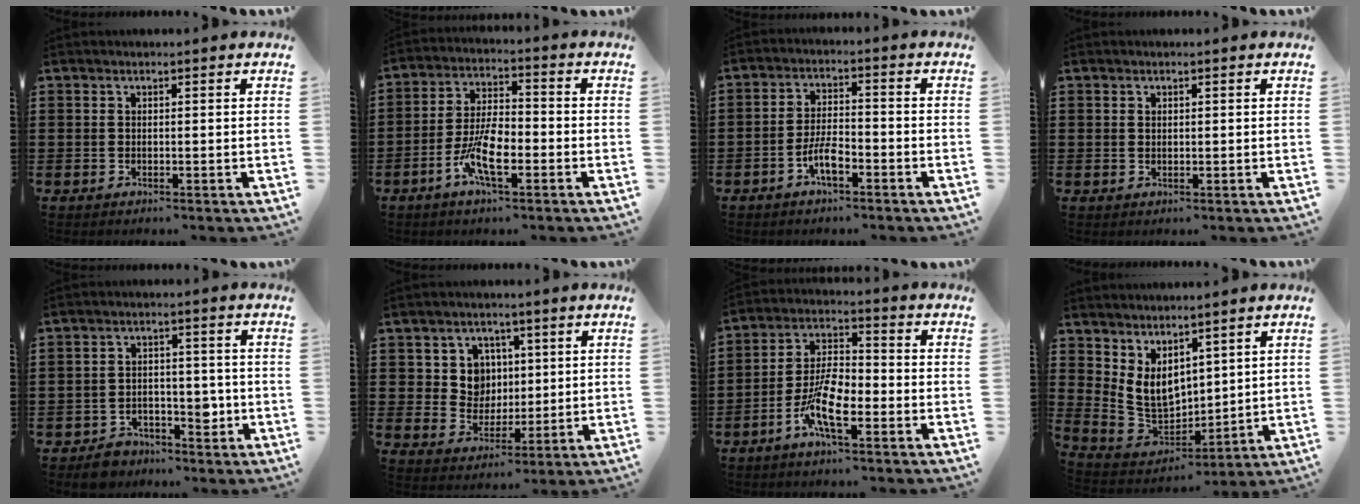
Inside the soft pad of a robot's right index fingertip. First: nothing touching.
{"total": 8.1, "force": [-3.4, 3.0, 6.7], "torque": [-0.148, -0.006, -0.068]}
{"total": 4.8, "force": [-2.6, 1.6, 3.6], "torque": [-0.090, 0.001, -0.055]}
{"total": 0.6, "force": [0.3, 0.5, 0.2], "torque": [-0.006, 0.003, 0.006]}
{"total": 4.8, "force": [-3.0, 3.4, 1.8], "torque": [-0.033, 0.019, -0.055]}
{"total": 6.5, "force": [1.8, 5.8, 2.4], "torque": [-0.067, 0.017, 0.031]}
{"total": 8.5, "force": [-3.9, 3.2, 6.8], "torque": [-0.150, -0.001, -0.076]}
{"total": 6.6, "force": [3.0, 4.9, 3.3], "torque": [-0.098, -0.016, 0.062]}